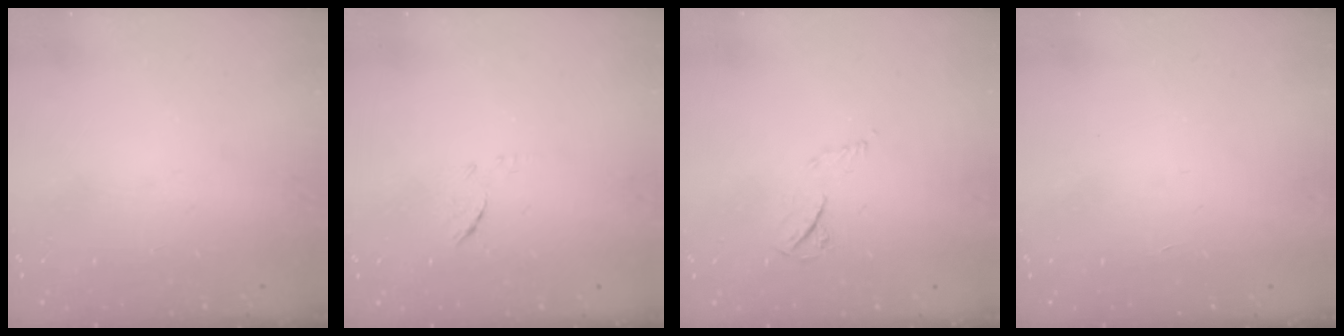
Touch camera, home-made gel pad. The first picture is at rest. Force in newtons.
{"total": 6.1, "press": 6.1, "slide": 0.3}
{"total": 4.8, "press": 4.8, "slide": 0.6}
{"total": 1.6, "press": 1.6, "slide": 0.1}